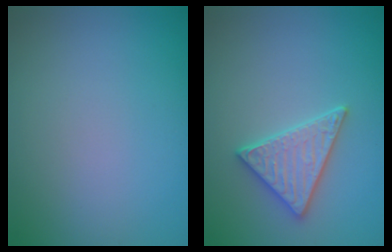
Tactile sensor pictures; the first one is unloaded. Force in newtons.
{"total": 3.1, "press": 3.0, "slide": 0.4}